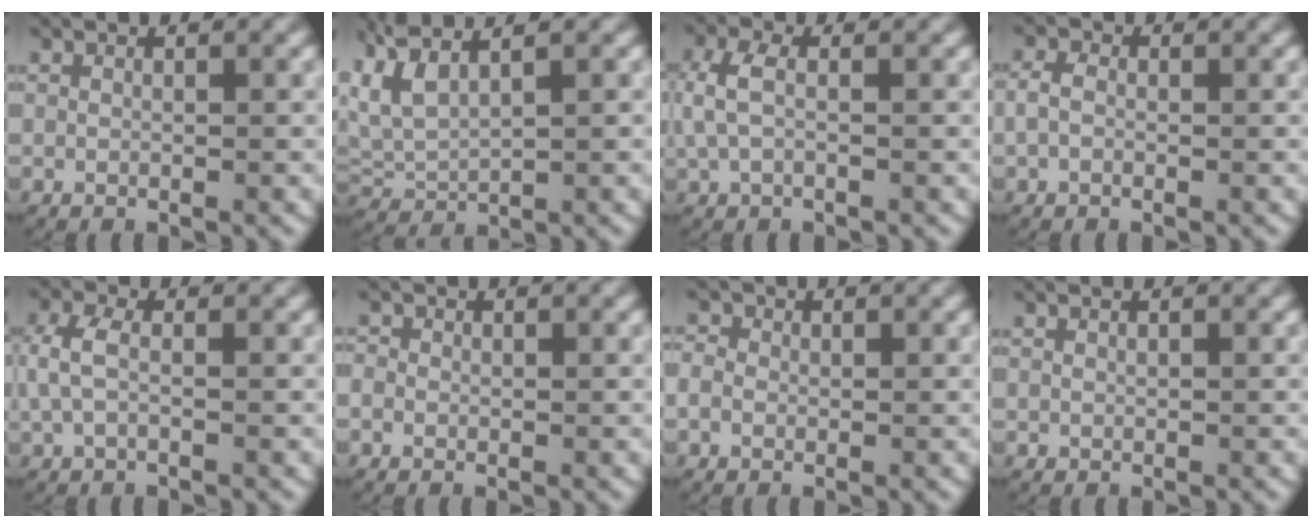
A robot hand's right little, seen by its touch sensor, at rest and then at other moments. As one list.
[{"total": 6.1, "force": [2.3, 4.2, 3.7], "torque": [-0.114, 0.001, 0.043]}, {"total": 3.0, "force": [0.2, 1.9, 2.3], "torque": [-0.069, 0.000, 0.005]}, {"total": 1.8, "force": [-0.2, 1.4, 1.1], "torque": [-0.030, 0.000, -0.004]}, {"total": 2.6, "force": [0.0, 1.7, 2.0], "torque": [-0.062, -0.002, 0.002]}, {"total": 1.9, "force": [-0.1, 1.8, 0.5], "torque": [-0.015, 0.001, -0.008]}, {"total": 2.5, "force": [0.0, 2.4, 0.9], "torque": [-0.027, 0.001, -0.005]}, {"total": 0.5, "force": [0.1, 0.5, 0.0], "torque": [-0.007, -0.007, 0.008]}]